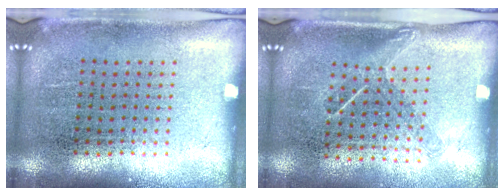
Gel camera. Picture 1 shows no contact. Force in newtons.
{"total": 1.2, "press": 0.9, "slide": 0.9}